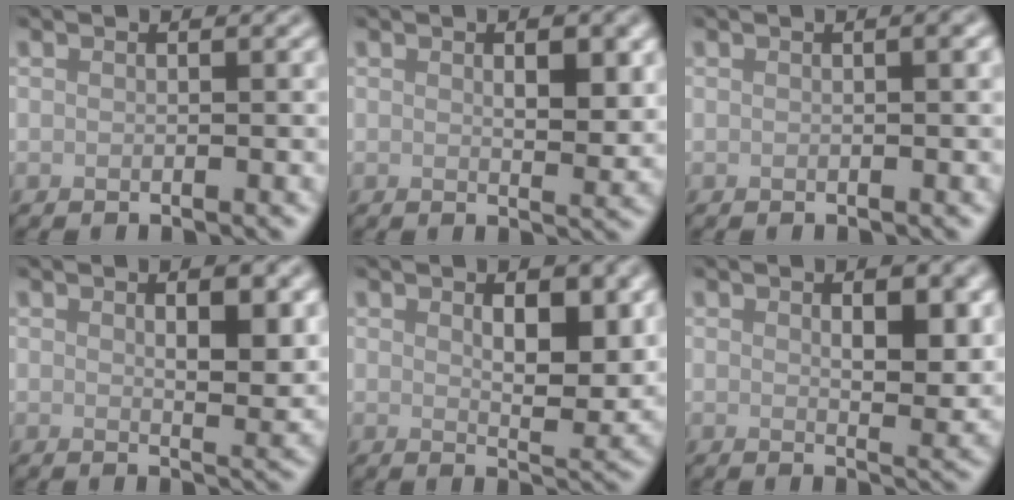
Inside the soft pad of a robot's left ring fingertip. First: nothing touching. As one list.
[{"total": 3.2, "force": [1.0, 1.3, 2.7], "torque": [-0.035, -0.005, 0.019]}, {"total": 1.0, "force": [0.3, 0.2, 1.0], "torque": [-0.012, 0.005, 0.003]}, {"total": 4.1, "force": [1.4, 1.5, 3.6], "torque": [-0.052, -0.007, 0.025]}, {"total": 5.2, "force": [1.6, 2.3, 4.4], "torque": [-0.062, -0.008, 0.030]}, {"total": 4.3, "force": [1.3, 1.8, 3.6], "torque": [-0.052, -0.007, 0.025]}]